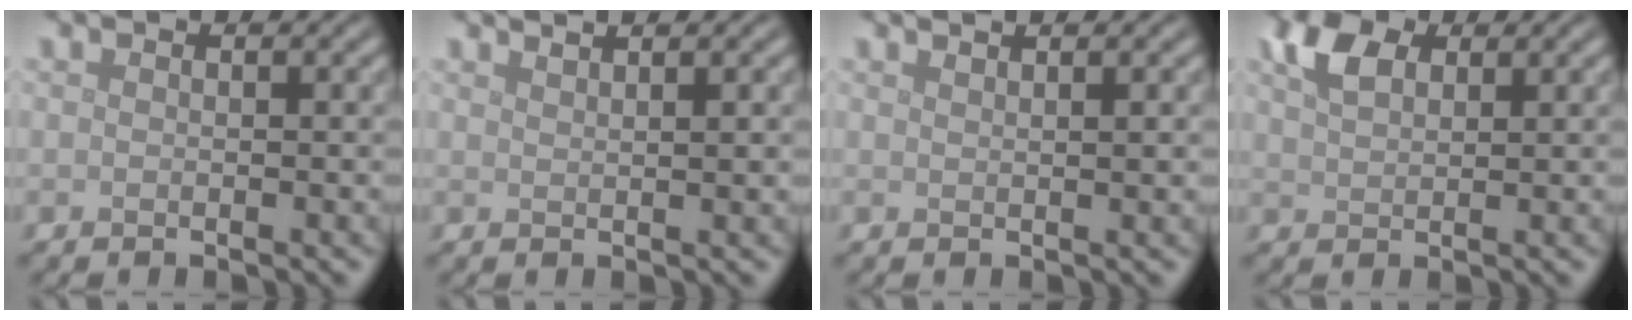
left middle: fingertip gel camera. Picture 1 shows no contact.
{"total": 1.9, "force": [1.5, 0.5, 1.1], "torque": [0.001, 0.001, 0.011]}
{"total": 1.3, "force": [1.0, 0.3, 0.8], "torque": [-0.004, 0.000, 0.009]}
{"total": 3.8, "force": [2.1, 2.2, 2.2], "torque": [-0.057, 0.008, 0.041]}